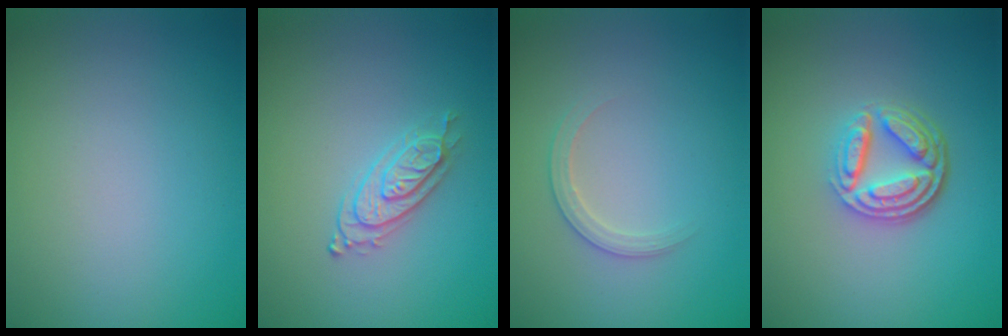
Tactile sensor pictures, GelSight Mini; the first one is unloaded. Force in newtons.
{"total": 2.2, "press": 2.1, "slide": 0.7}
{"total": 1.6, "press": 1.6, "slide": 0.1}
{"total": 4.8, "press": 3.5, "slide": 3.2}